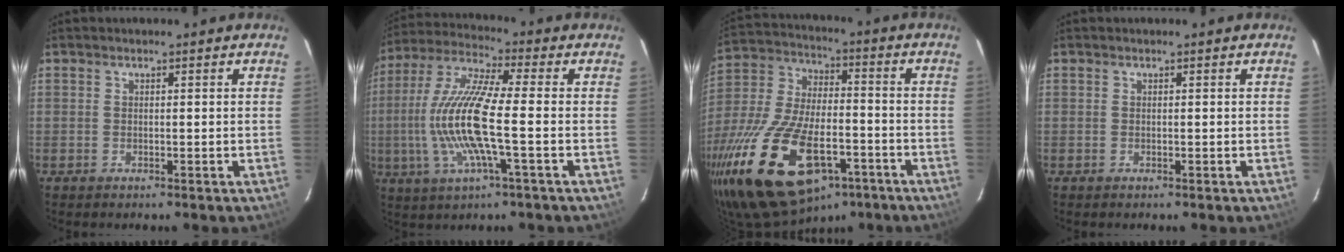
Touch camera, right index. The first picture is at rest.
{"total": 14.6, "force": [-2.2, 1.7, 14.3], "torque": [-0.292, -0.002, -0.045]}
{"total": 27.0, "force": [-13.9, 13.5, 18.8], "torque": [-0.393, -0.031, -0.225]}
{"total": 0.0}